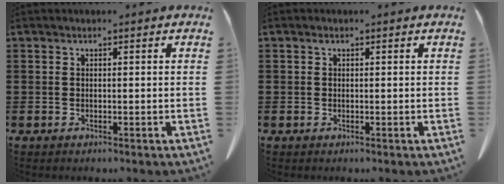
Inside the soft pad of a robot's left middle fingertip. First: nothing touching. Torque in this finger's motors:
{"motor_torque": [-0.11, 0.56, -0.54, -0.20]}